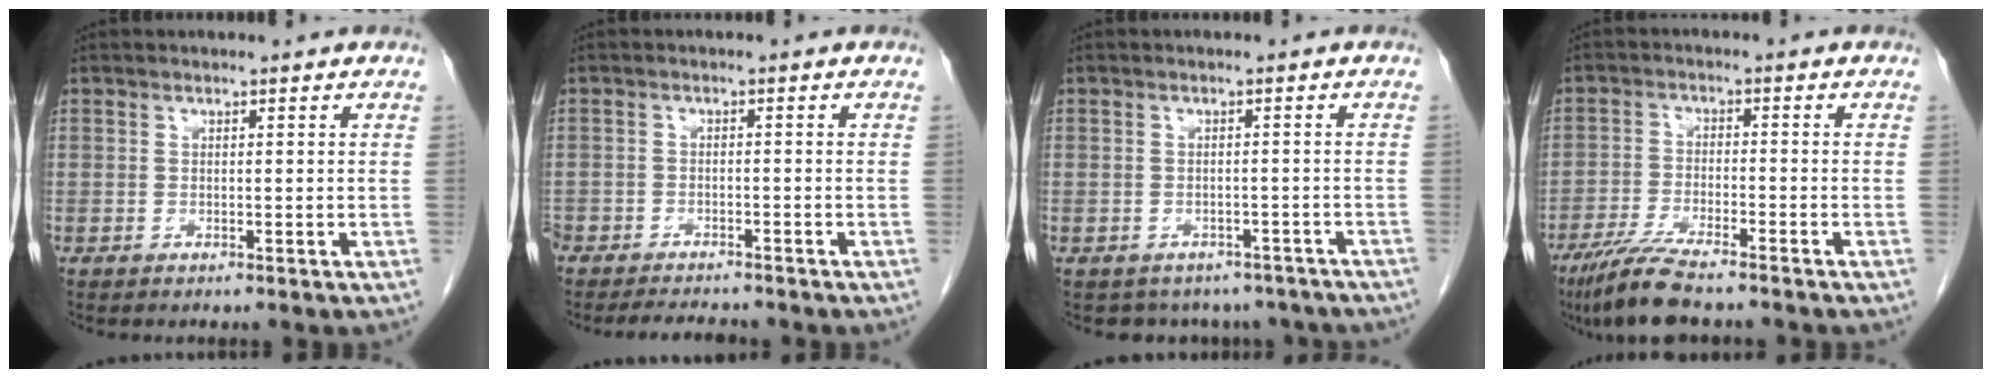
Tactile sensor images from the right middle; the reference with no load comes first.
{"total": 6.1, "force": [-5.6, 1.6, 1.8], "torque": [-0.027, -0.008, -0.087]}
{"total": 8.9, "force": [-7.4, 4.9, 1.3], "torque": [-0.007, 0.010, -0.073]}
{"total": 7.8, "force": [-6.2, 0.7, 4.7], "torque": [-0.088, -0.022, -0.111]}